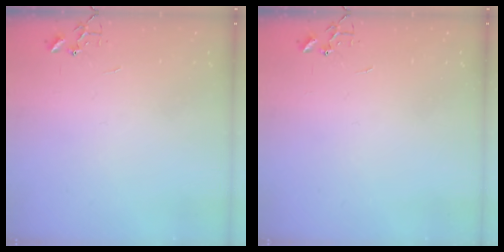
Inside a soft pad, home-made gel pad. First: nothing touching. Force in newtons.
{"total": 0.0}